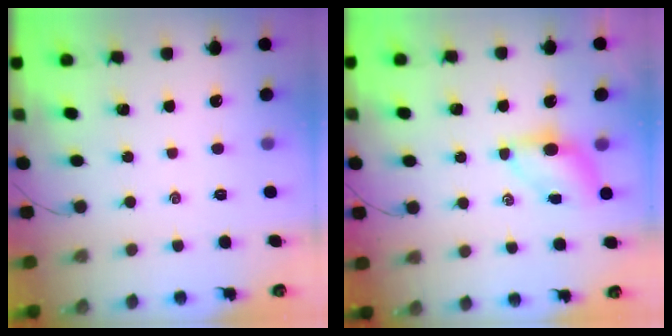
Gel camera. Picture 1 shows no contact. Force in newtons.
{"total": 5.1, "press": 5.0, "slide": 1.2}